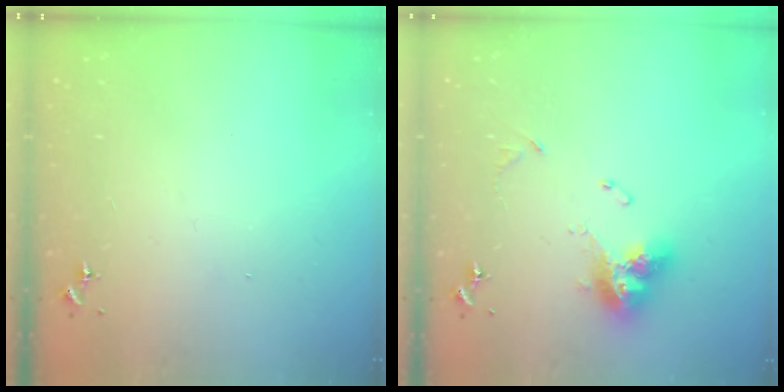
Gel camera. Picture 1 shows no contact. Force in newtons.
{"total": 12.3, "press": 12.2, "slide": 1.5}